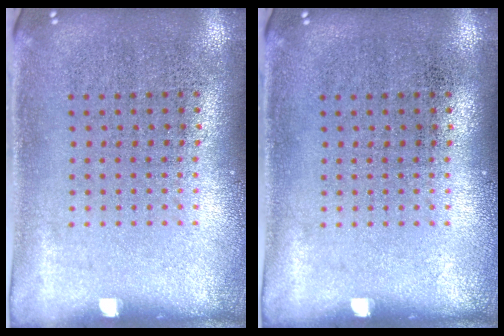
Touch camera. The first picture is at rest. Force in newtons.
{"total": 0.0}